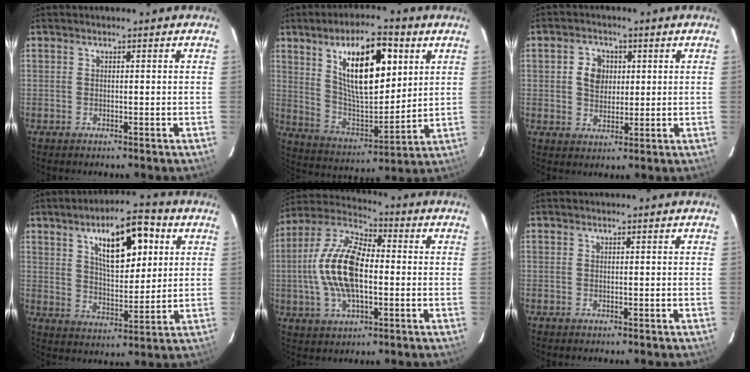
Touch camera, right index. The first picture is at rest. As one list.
[{"total": 18.2, "force": [7.2, 7.2, 15.1], "torque": [-0.249, 0.009, 0.137]}, {"total": 5.3, "force": [1.0, 4.5, 2.7], "torque": [-0.046, 0.015, 0.021]}, {"total": 13.9, "force": [5.8, 5.6, 11.3], "torque": [-0.171, 0.022, 0.102]}, {"total": 16.2, "force": [-0.9, 7.7, 14.3], "torque": [-0.291, 0.013, -0.023]}, {"total": 0.0}]